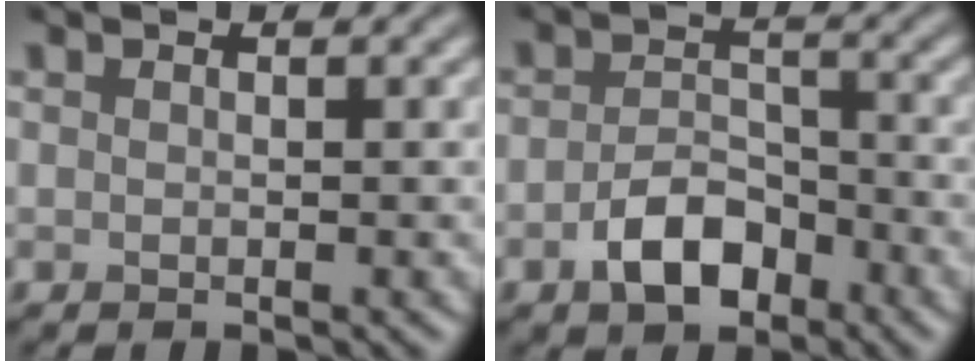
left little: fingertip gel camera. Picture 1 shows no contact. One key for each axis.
{"total": 4.3, "fx": -2.2, "fy": 2.5, "fz": 2.6, "tx": -0.043, "ty": 0.003, "tz": -0.042}